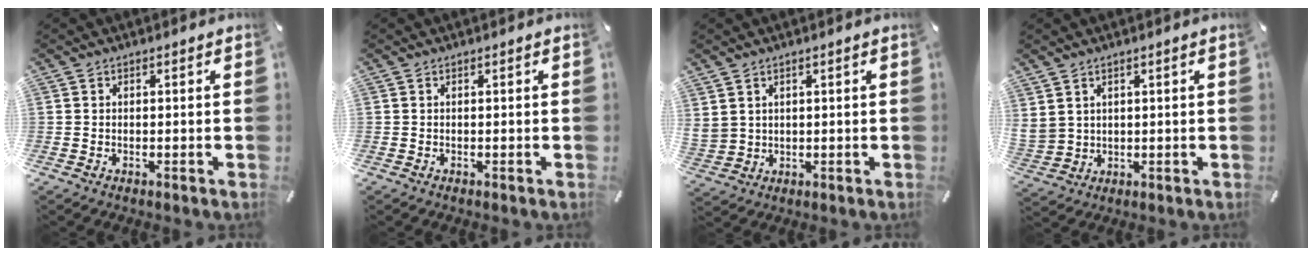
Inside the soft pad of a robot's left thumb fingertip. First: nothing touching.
{"total": 0.0}
{"total": 3.1, "force": [2.0, 2.3, 0.5], "torque": [-0.016, -0.007, 0.038]}
{"total": 3.6, "force": [2.3, 2.7, 0.6], "torque": [-0.028, -0.012, 0.042]}